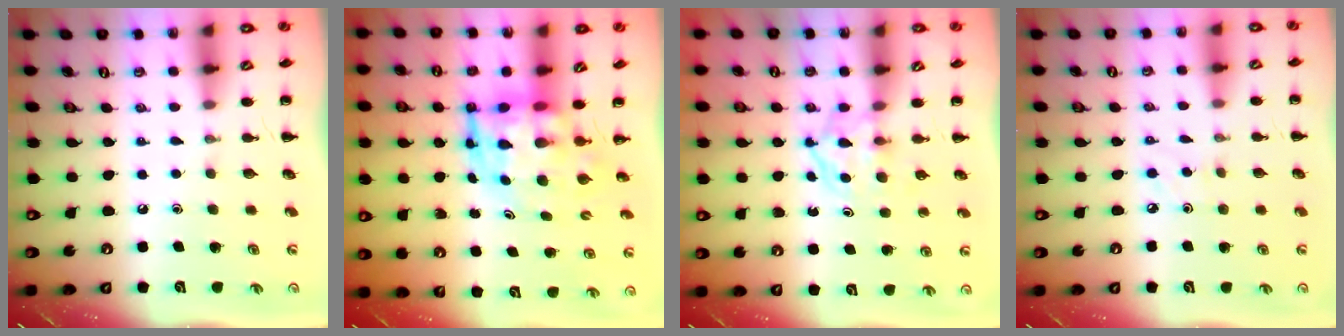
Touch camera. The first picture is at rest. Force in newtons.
{"total": 6.9, "press": 6.7, "slide": 1.9}
{"total": 4.5, "press": 4.5, "slide": 0.7}
{"total": 2.7, "press": 2.5, "slide": 0.9}